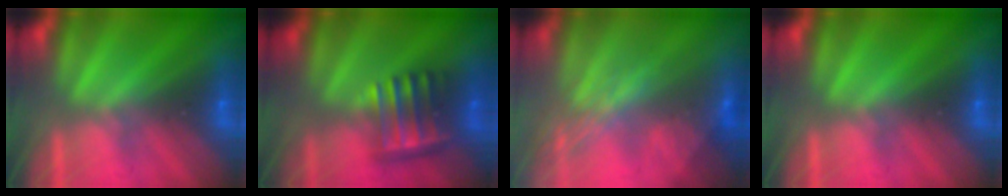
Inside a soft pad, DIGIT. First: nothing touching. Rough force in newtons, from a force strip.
{"total": 3.7}
{"total": 2.7}
{"total": 0.0}